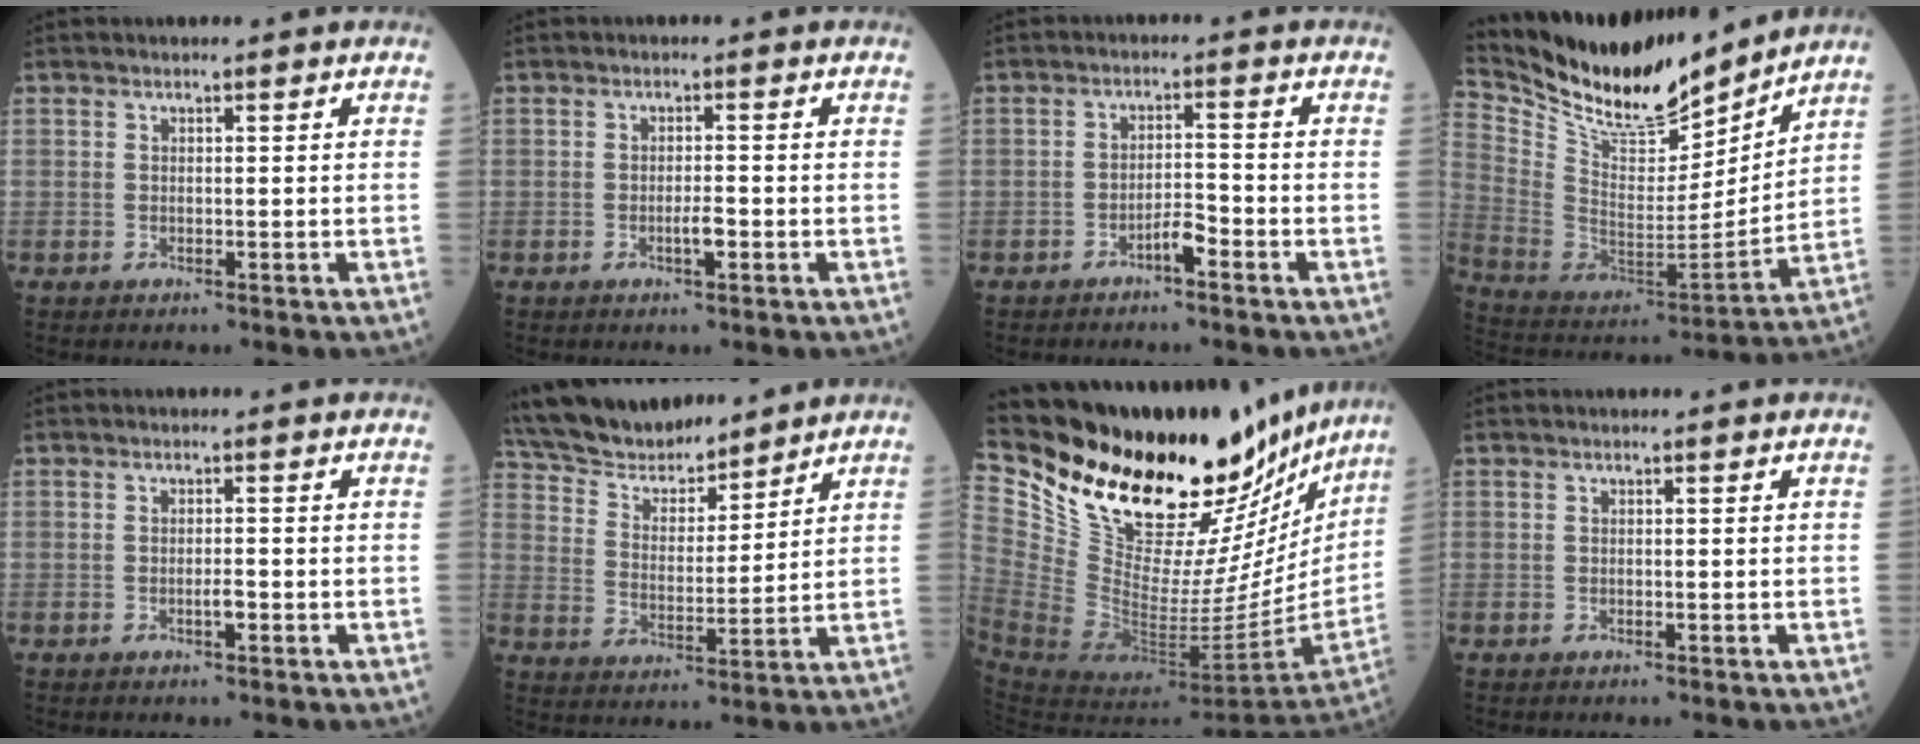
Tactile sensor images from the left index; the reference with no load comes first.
{"total": 1.9, "force": [-1.2, 0.4, 1.4], "torque": [-0.024, -0.004, -0.021]}
{"total": 2.9, "force": [-2.4, 0.4, 1.5], "torque": [-0.024, -0.002, -0.046]}
{"total": 18.8, "force": [17.2, 3.1, 6.9], "torque": [-0.147, -0.033, 0.309]}
{"total": 1.3, "force": [-0.9, 0.3, 0.8], "torque": [-0.014, -0.004, -0.016]}
{"total": 13.7, "force": [12.6, 3.4, 4.3], "torque": [-0.077, 0.012, 0.229]}
{"total": 33.5, "force": [28.1, 11.6, 14.0], "torque": [-0.259, -0.063, 0.415]}
{"total": 0.0}